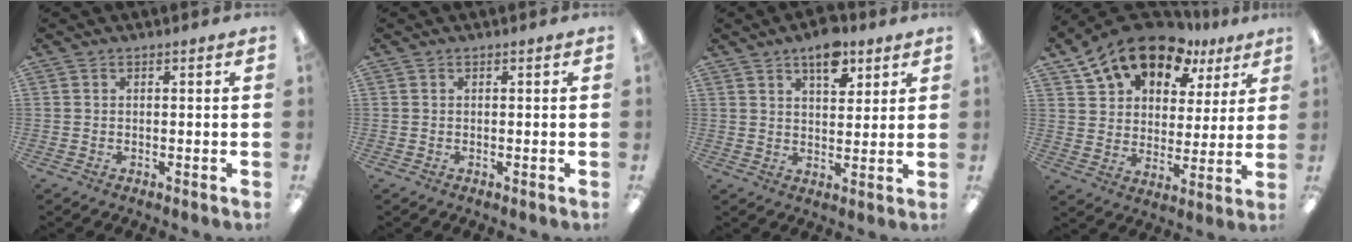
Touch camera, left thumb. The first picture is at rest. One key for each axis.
{"total": 0.0}
{"total": 8.6, "fx": 5.5, "fy": 4.3, "fz": 5.0, "tx": -0.062, "ty": -0.025, "tz": 0.091}
{"total": 16.2, "fx": 12.4, "fy": 8.3, "fz": 6.1, "tx": -0.120, "ty": -0.078, "tz": 0.225}